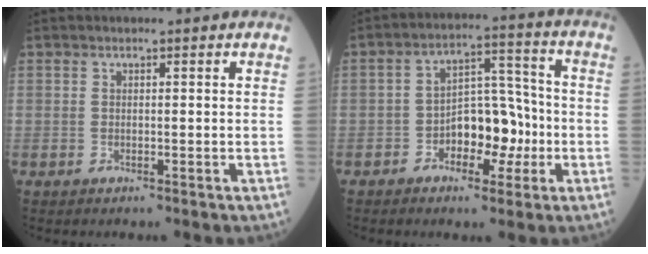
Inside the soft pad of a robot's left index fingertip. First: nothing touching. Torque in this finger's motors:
{"motor_torque": [-0.05, 0.24, 0.12, 0.04]}